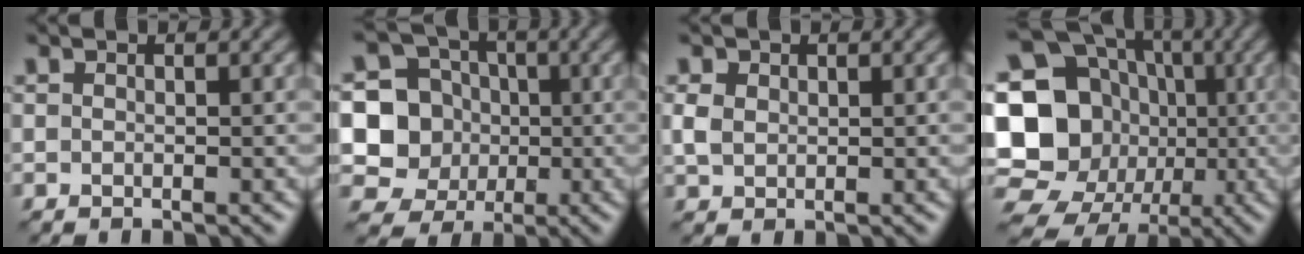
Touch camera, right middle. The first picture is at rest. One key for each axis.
{"total": 7.8, "fx": -0.4, "fy": 7.3, "fz": 2.7, "tx": -0.055, "ty": 0.006, "tz": -0.031}
{"total": 1.9, "fx": 0.6, "fy": 1.5, "fz": 1.0, "tx": -0.026, "ty": 0.002, "tz": 0.008}
{"total": 22.5, "fx": -1.8, "fy": 20.3, "fz": 9.6, "tx": -0.206, "ty": 0.026, "tz": -0.076}